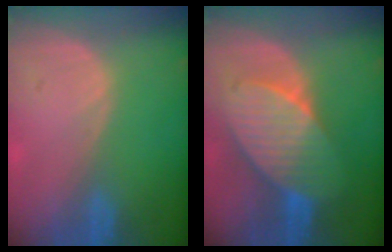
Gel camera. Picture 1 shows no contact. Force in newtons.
{"total": 8.3, "press": 8.3, "slide": 0.3}